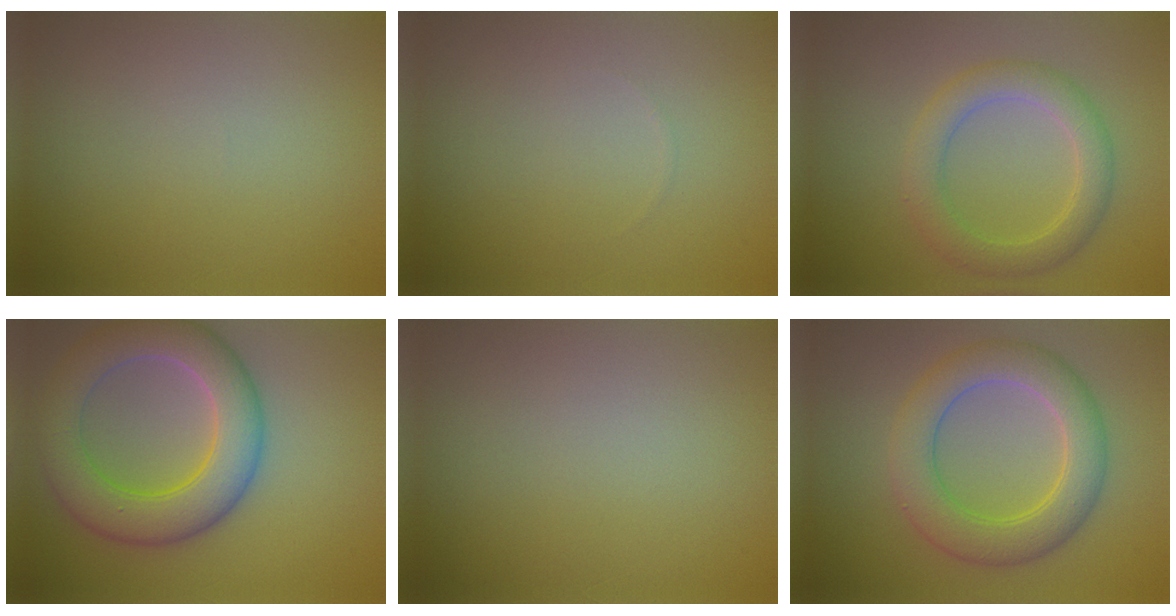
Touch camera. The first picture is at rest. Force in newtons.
{"total": 0.0}
{"total": 3.8, "press": 3.8, "slide": 0.1}
{"total": 7.8, "press": 7.8, "slide": 0.6}
{"total": 0.0}
{"total": 6.0, "press": 6.0, "slide": 0.2}